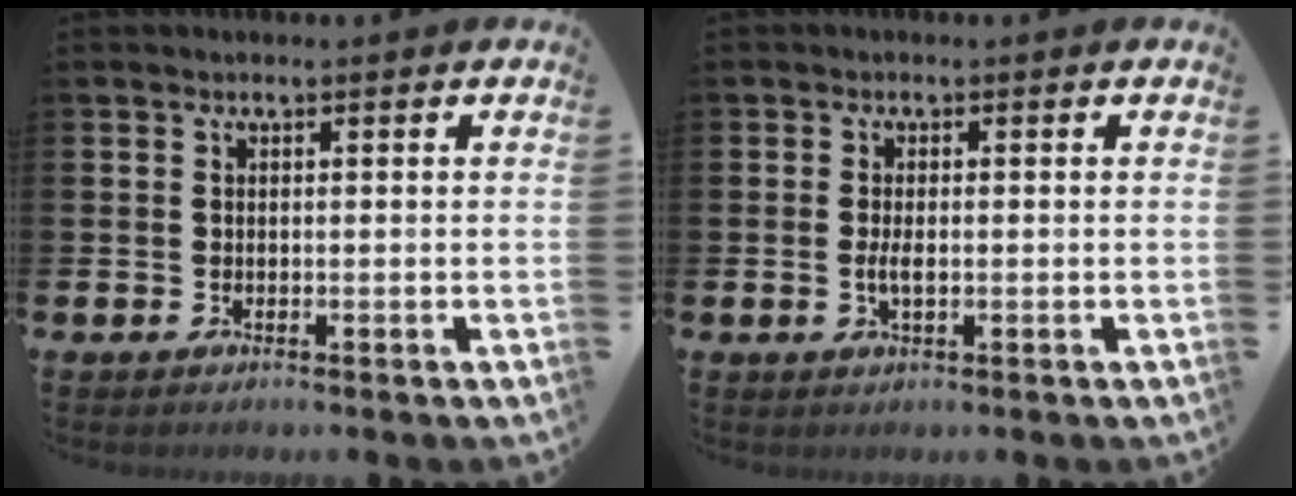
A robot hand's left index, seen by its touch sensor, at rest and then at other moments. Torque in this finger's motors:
{"motor_torque": [0.50, 0.03, 0.05, 0.08]}